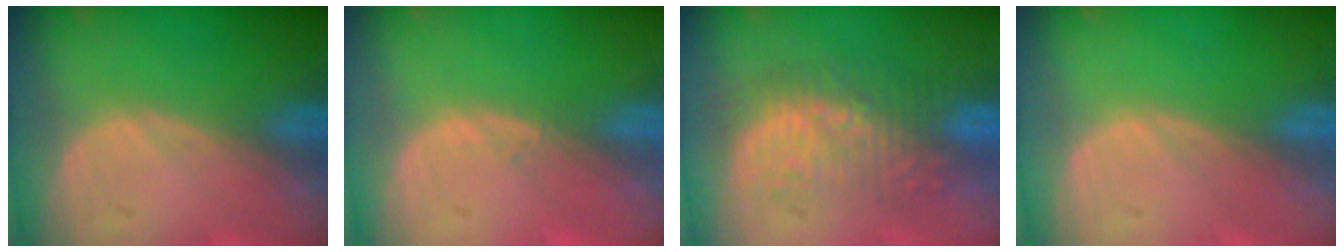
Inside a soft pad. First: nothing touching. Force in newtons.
{"total": 0.6, "press": 0.5, "slide": 0.4}
{"total": 8.9, "press": 8.7, "slide": 1.9}
{"total": 0.0}